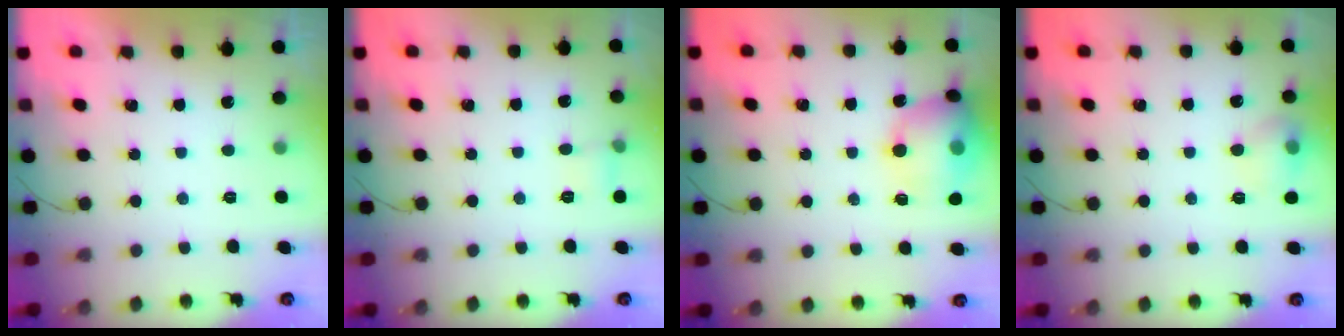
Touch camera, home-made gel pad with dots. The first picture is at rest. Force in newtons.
{"total": 3.7, "press": 3.5, "slide": 1.1}
{"total": 13.8, "press": 13.6, "slide": 2.1}
{"total": 8.4, "press": 8.3, "slide": 1.1}